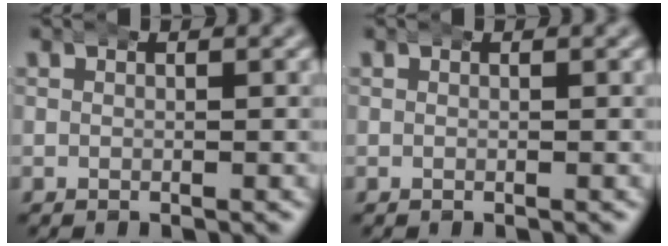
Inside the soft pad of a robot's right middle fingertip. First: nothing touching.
{"total": 0.0}